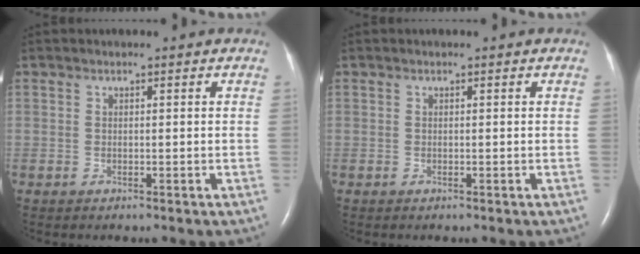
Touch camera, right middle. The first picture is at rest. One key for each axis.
{"total": 0.0}